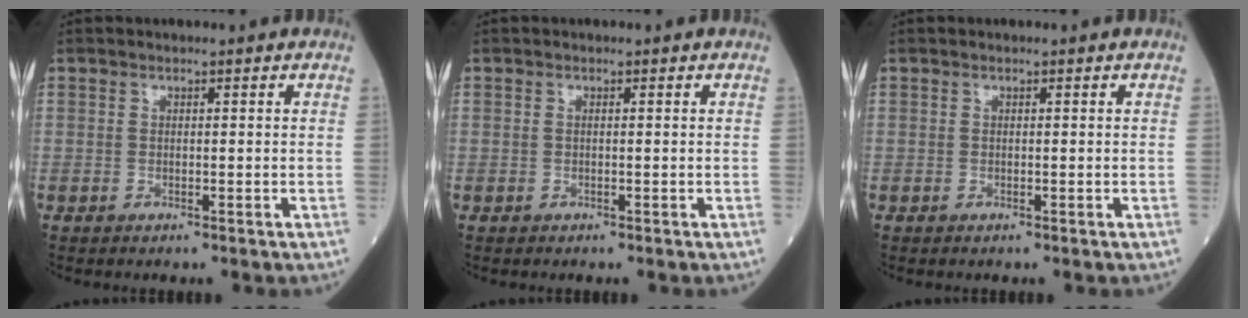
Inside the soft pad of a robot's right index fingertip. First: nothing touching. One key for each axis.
{"total": 0.0}
{"total": 0.0}